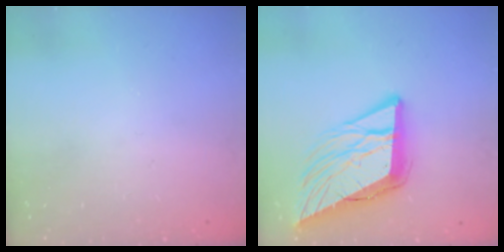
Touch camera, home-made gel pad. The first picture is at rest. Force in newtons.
{"total": 15.3, "press": 15.1, "slide": 2.7}